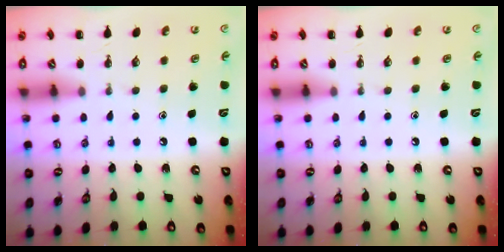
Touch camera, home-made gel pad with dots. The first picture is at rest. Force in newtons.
{"total": 0.0}